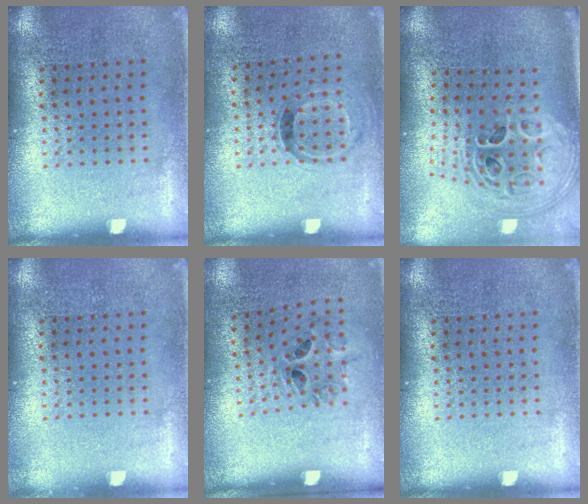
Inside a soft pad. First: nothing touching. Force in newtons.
{"total": 0.9, "press": 0.7, "slide": 0.6}
{"total": 3.0, "press": 2.0, "slide": 2.2}
{"total": 0.0}
{"total": 1.3, "press": 0.7, "slide": 1.2}
{"total": 0.0}